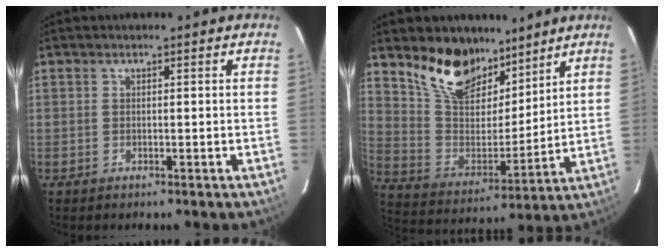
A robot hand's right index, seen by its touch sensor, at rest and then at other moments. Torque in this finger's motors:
{"motor_torque": [0.27, 0.39, 0.46, 0.11]}